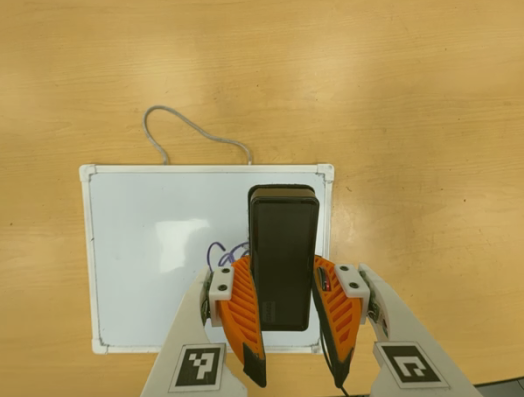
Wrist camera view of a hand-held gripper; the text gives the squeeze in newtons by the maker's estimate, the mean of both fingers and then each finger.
{"total": 9.6, "left": 7.1, "right": 12.2}